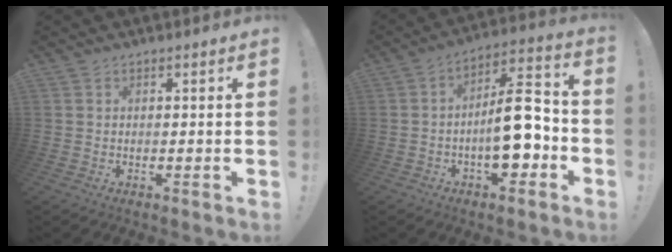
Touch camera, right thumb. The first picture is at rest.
{"total": 15.3, "force": [-3.6, 6.4, 13.5], "torque": [-0.198, 0.024, -0.054]}